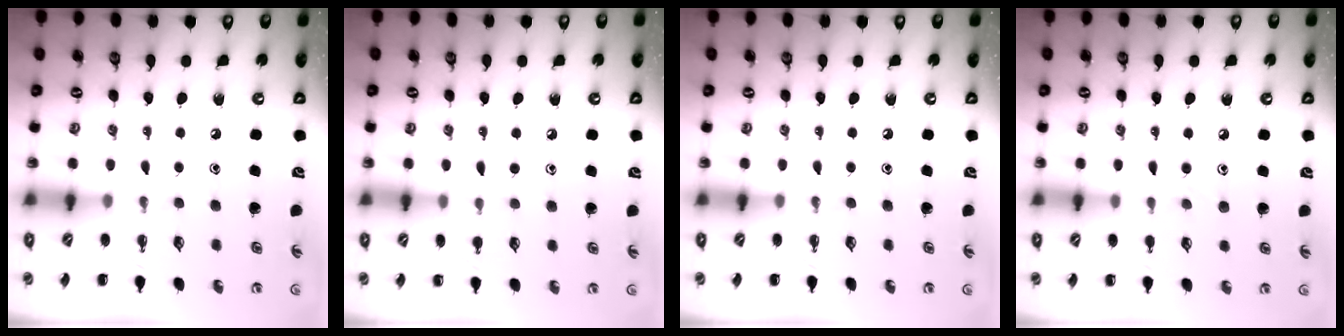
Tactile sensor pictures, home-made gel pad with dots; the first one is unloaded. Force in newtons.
{"total": 5.1, "press": 4.8, "slide": 1.7}
{"total": 0.0}
{"total": 6.2, "press": 5.9, "slide": 2.0}